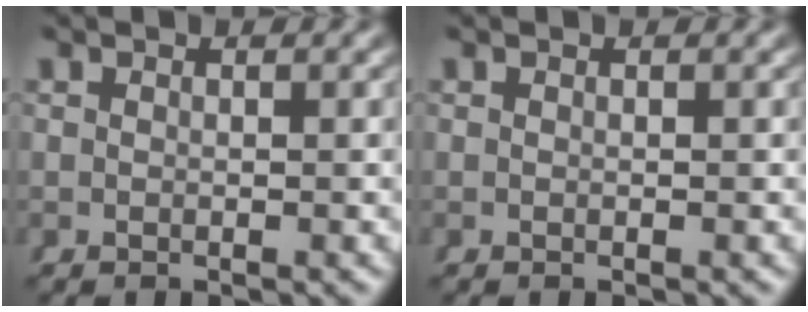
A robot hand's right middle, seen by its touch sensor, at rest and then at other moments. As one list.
[{"total": 0.0}]